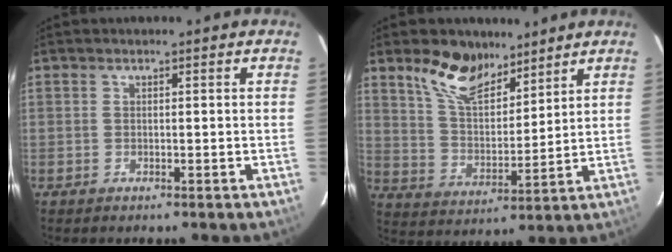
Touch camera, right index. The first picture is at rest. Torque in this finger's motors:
{"motor_torque": [0.58, 0.58, 0.26, 0.08]}